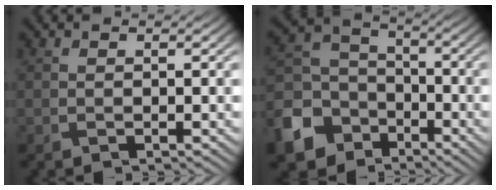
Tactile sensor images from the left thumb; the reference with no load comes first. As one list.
[{"total": 12.3, "force": [-6.3, 9.6, 4.6], "torque": [-0.167, -0.040, -0.125]}]